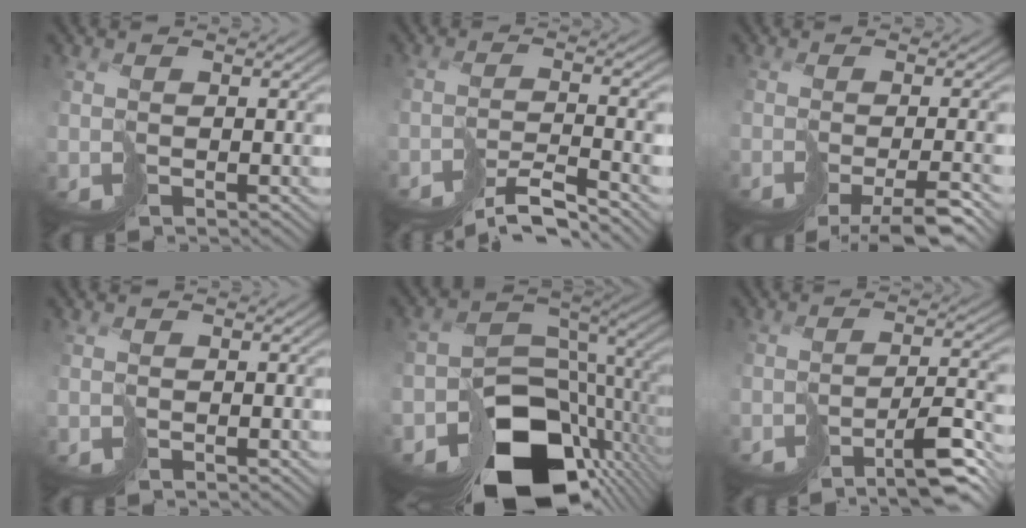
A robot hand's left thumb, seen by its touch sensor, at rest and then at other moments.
{"total": 6.1, "force": [-5.4, 0.2, 2.8], "torque": [-0.037, 0.002, -0.087]}
{"total": 5.1, "force": [-3.4, 0.5, 3.8], "torque": [-0.038, -0.005, -0.044]}
{"total": 0.0}
{"total": 15.1, "force": [-7.9, 9.6, 8.6], "torque": [-0.150, -0.036, -0.113]}
{"total": 5.9, "force": [-4.5, 0.4, 3.8], "torque": [-0.042, 0.007, -0.075]}